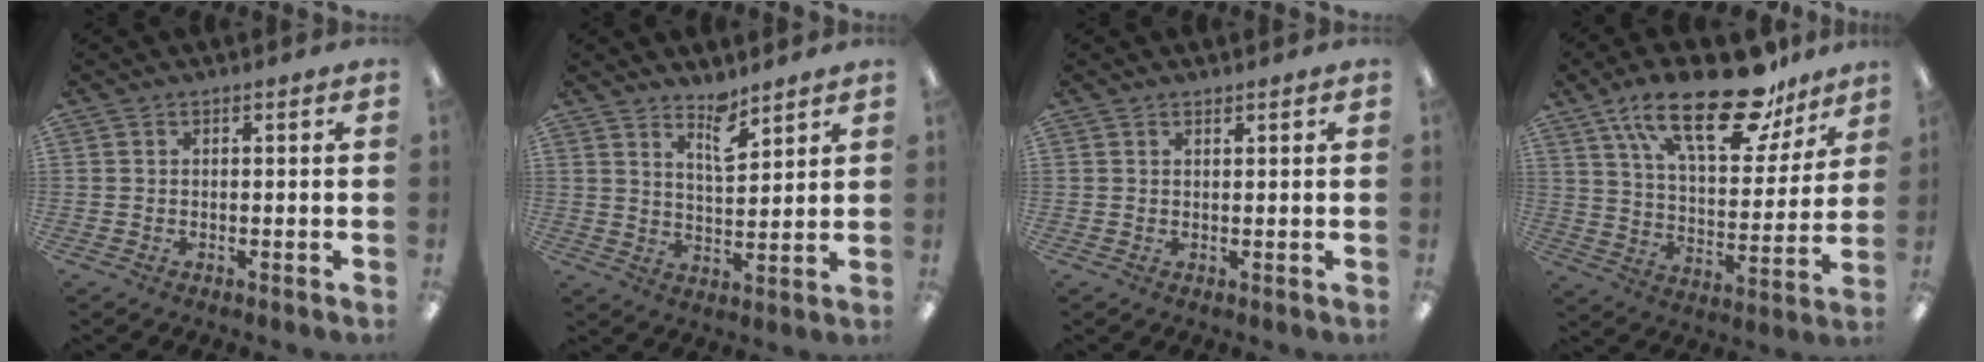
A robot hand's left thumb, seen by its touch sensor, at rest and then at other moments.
{"total": 6.8, "force": [5.3, 2.3, 3.7], "torque": [-0.045, -0.039, 0.088]}
{"total": 0.8, "force": [0.7, 0.1, 0.2], "torque": [-0.003, -0.001, 0.014]}
{"total": 24.5, "force": [16.1, 9.9, 15.6], "torque": [-0.244, -0.089, 0.271]}